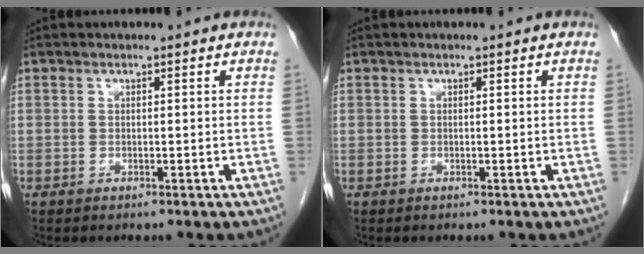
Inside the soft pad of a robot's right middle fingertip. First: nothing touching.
{"total": 0.0}